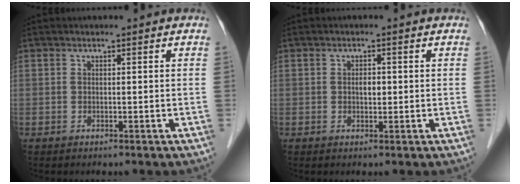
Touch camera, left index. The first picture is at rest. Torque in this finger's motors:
{"motor_torque": [0.14, 0.06, 0.02, 0.01]}